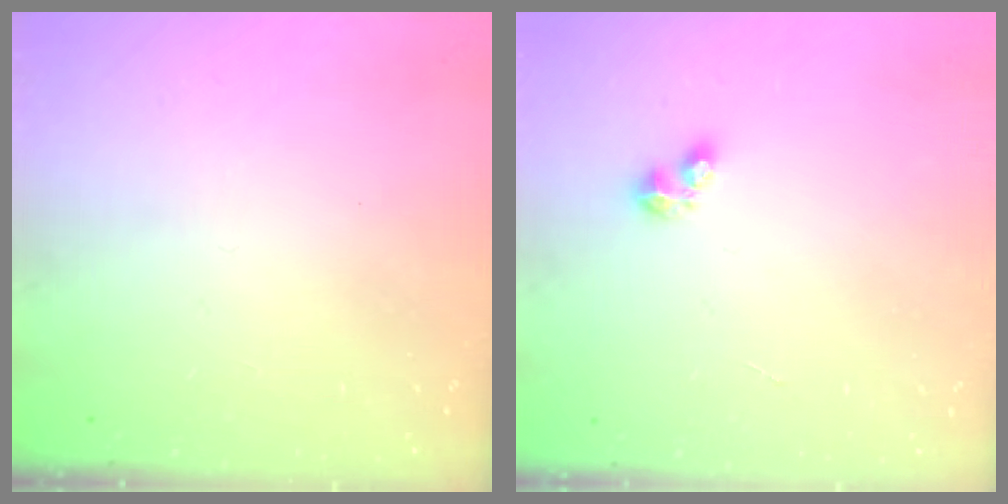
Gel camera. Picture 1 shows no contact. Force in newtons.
{"total": 3.0, "press": 3.0, "slide": 0.4}